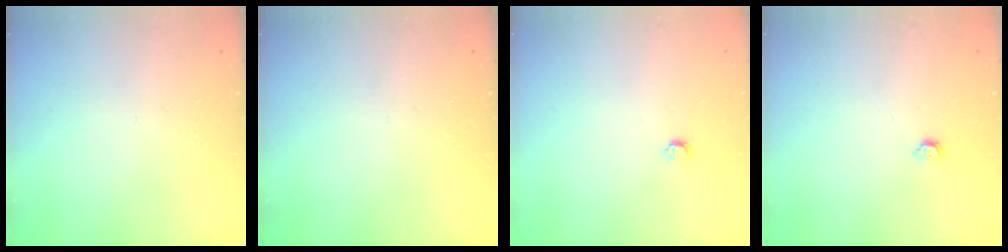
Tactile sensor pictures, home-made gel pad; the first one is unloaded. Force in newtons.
{"total": 0.0}
{"total": 3.7, "press": 3.6, "slide": 0.7}
{"total": 3.6, "press": 3.6, "slide": 0.7}